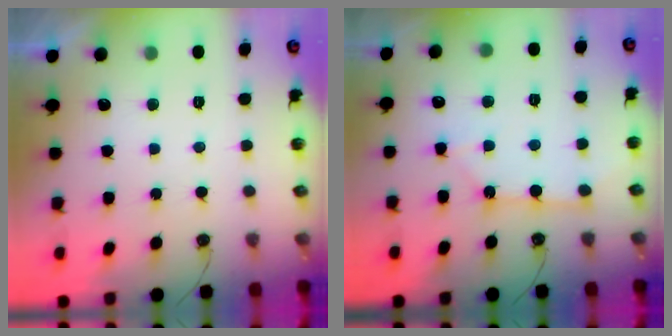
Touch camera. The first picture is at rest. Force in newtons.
{"total": 2.6, "press": 2.6, "slide": 0.3}